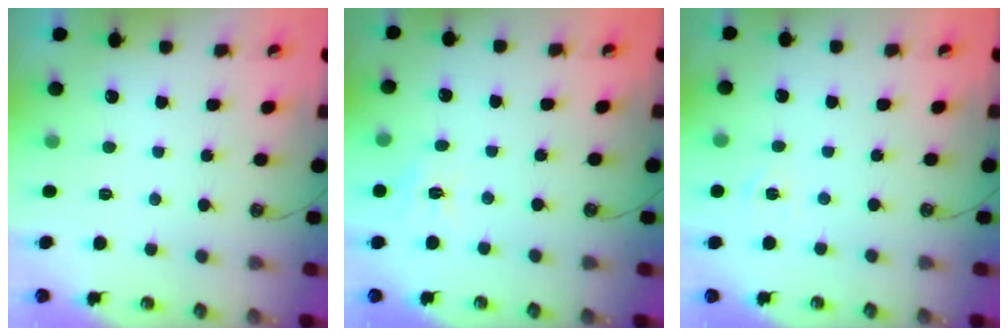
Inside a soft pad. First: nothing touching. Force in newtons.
{"total": 6.8, "press": 6.7, "slide": 0.6}
{"total": 3.6, "press": 3.6, "slide": 0.5}